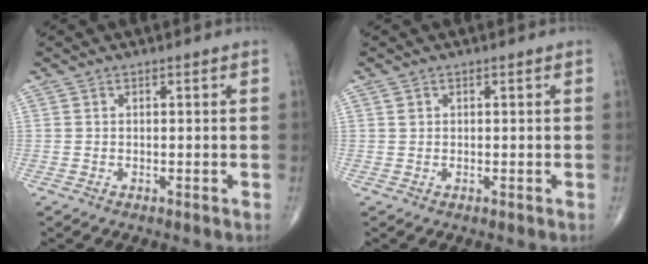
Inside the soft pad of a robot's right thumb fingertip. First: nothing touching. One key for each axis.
{"total": 0.6, "fx": 0.3, "fy": 0.4, "fz": 0.3, "tx": -0.006, "ty": 0.004, "tz": 0.007}